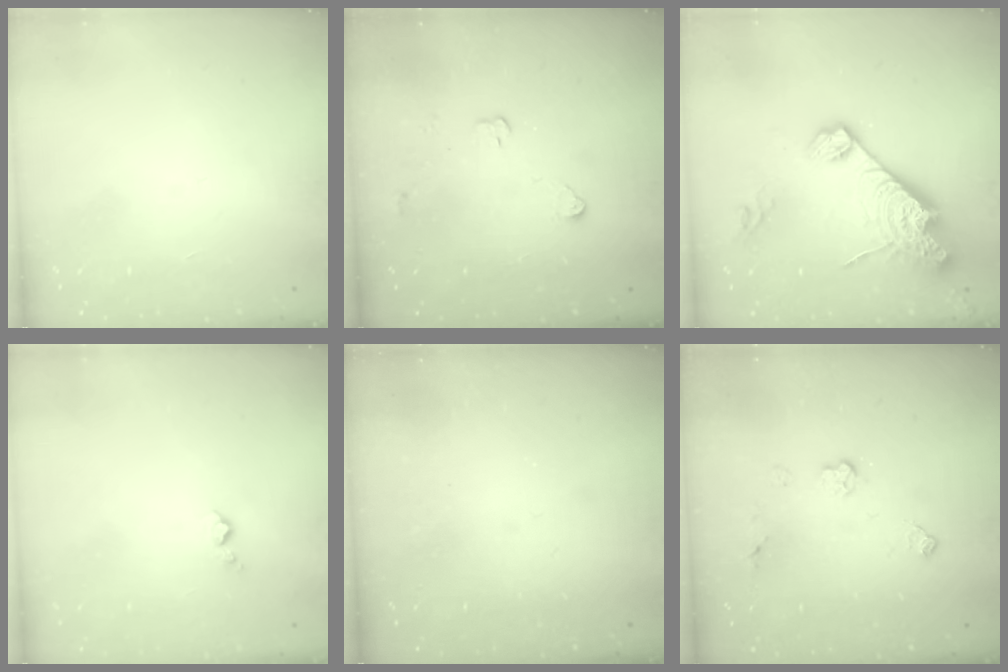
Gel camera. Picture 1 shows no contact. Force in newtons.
{"total": 3.6, "press": 3.5, "slide": 0.5}
{"total": 16.4, "press": 16.3, "slide": 1.5}
{"total": 4.3, "press": 4.2, "slide": 0.7}
{"total": 0.0}
{"total": 5.8, "press": 5.7, "slide": 0.5}